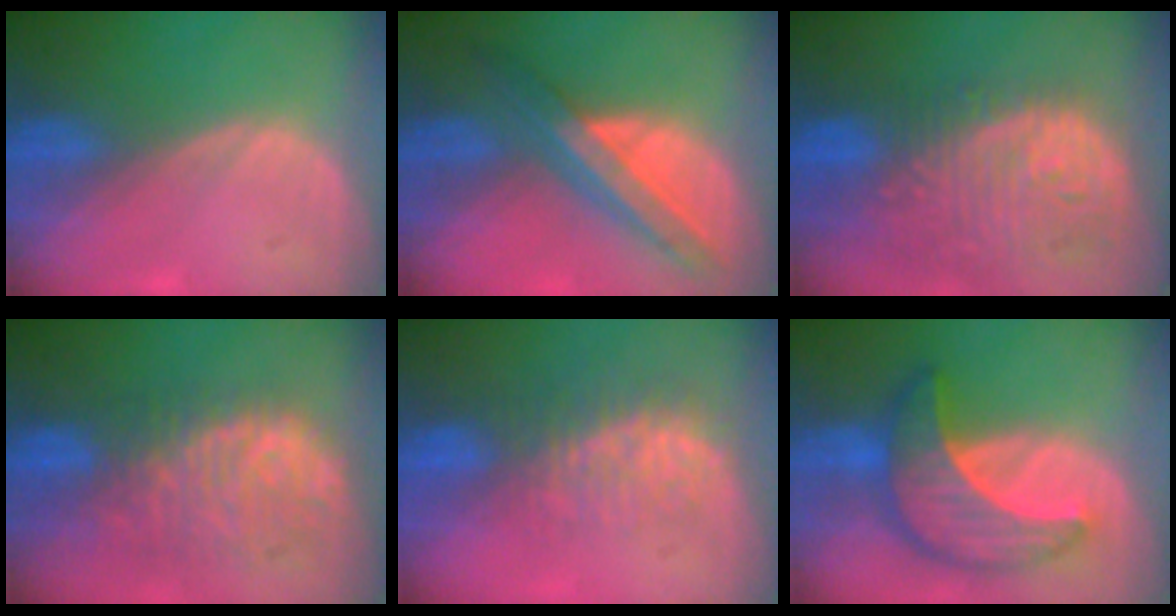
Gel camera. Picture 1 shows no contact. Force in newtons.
{"total": 8.5, "press": 7.2, "slide": 4.4}
{"total": 14.0, "press": 11.5, "slide": 7.9}
{"total": 11.1, "press": 9.6, "slide": 5.6}
{"total": 7.6, "press": 7.4, "slide": 1.9}
{"total": 9.9, "press": 9.8, "slide": 0.6}